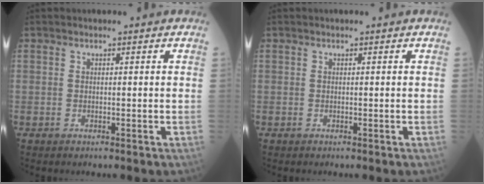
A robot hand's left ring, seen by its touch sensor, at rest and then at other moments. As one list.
[{"total": 0.0}]